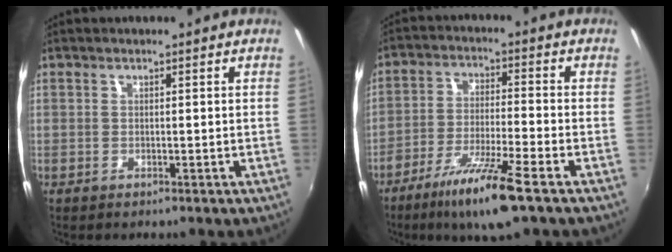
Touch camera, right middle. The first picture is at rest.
{"total": 11.2, "force": [-7.2, 0.7, 8.5], "torque": [-0.178, -0.020, -0.132]}